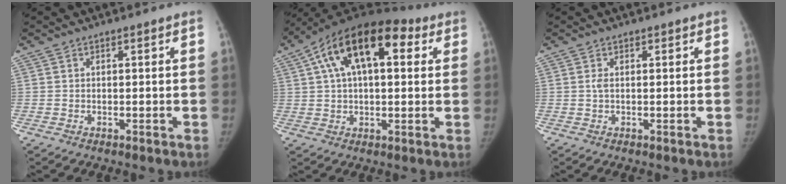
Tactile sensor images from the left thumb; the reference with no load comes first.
{"total": 19.0, "force": [6.4, 9.8, 14.9], "torque": [-0.233, 0.032, 0.094]}
{"total": 0.9, "force": [0.0, 0.4, 0.8], "torque": [-0.018, 0.000, -0.002]}